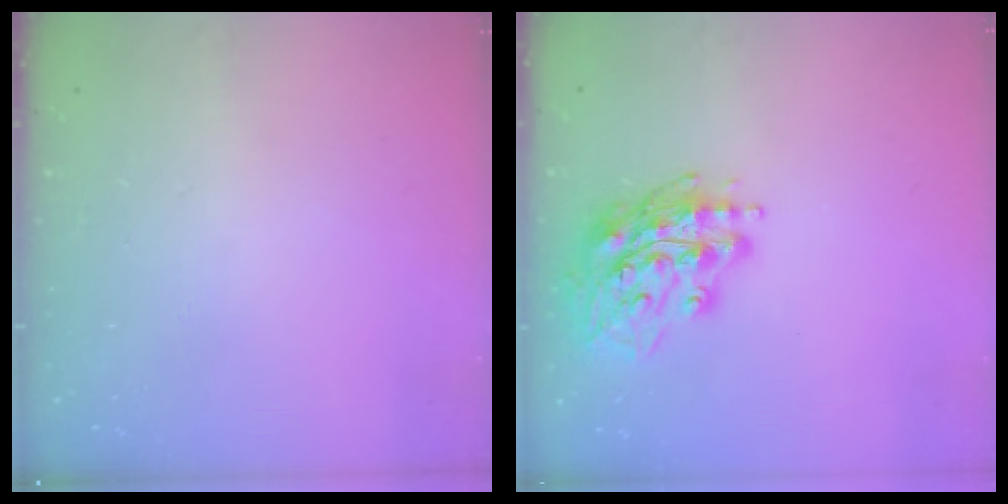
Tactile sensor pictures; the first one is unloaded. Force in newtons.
{"total": 16.0, "press": 16.0, "slide": 1.4}